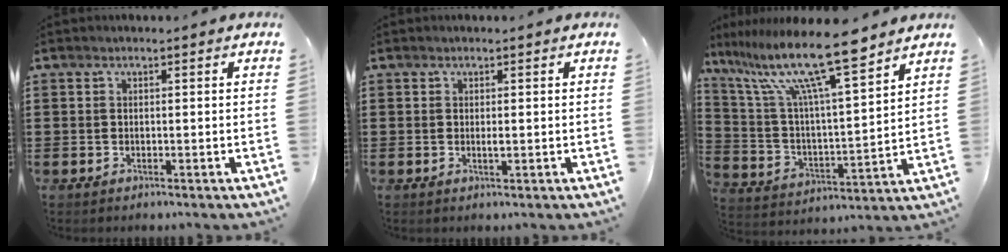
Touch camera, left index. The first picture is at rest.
{"total": 0.9, "force": [0.0, 0.2, 0.8], "torque": [-0.017, -0.003, -0.001]}
{"total": 13.9, "force": [11.0, 1.2, 8.4], "torque": [-0.194, -0.059, 0.185]}